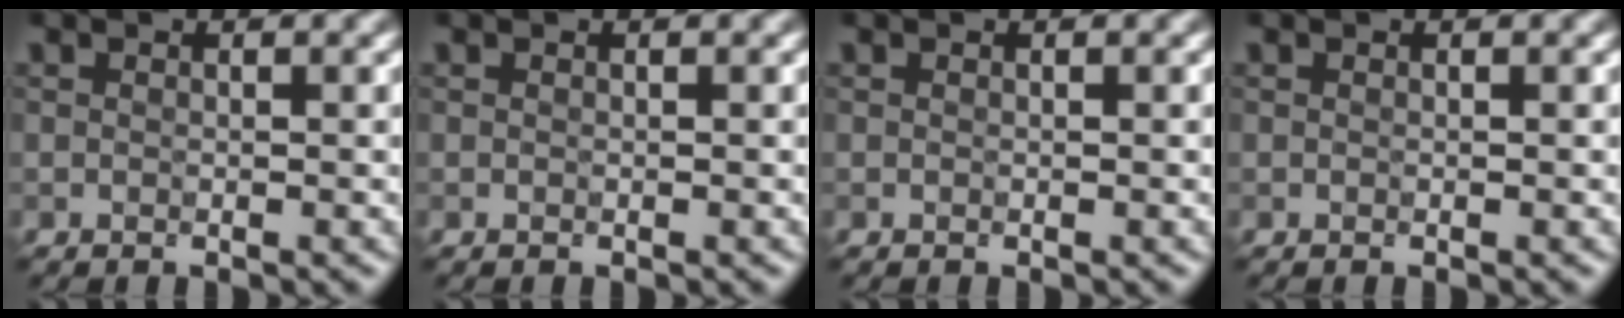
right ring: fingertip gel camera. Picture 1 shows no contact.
{"total": 0.0}
{"total": 0.0}
{"total": 0.0}